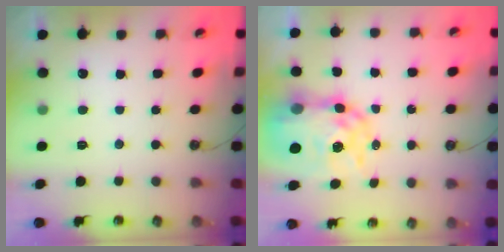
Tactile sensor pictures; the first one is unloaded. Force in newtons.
{"total": 15.5, "press": 15.5, "slide": 1.3}